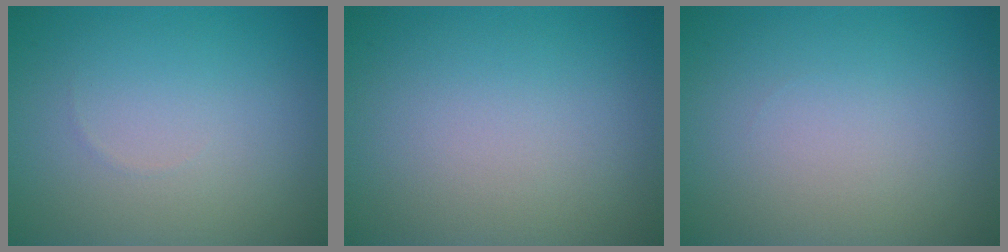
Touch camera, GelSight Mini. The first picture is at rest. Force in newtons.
{"total": 0.0}
{"total": 0.0}